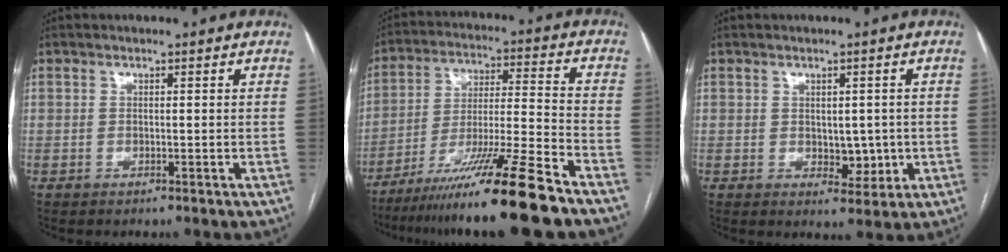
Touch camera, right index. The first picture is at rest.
{"total": 17.6, "force": [-13.3, -1.8, 11.4], "torque": [-0.199, -0.028, -0.227]}
{"total": 4.3, "force": [-0.3, 2.6, 3.4], "torque": [-0.041, 0.000, 0.007]}